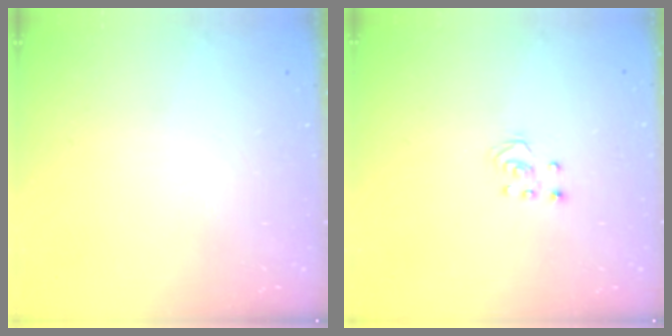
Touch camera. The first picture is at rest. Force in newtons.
{"total": 2.5, "press": 2.5, "slide": 0.2}